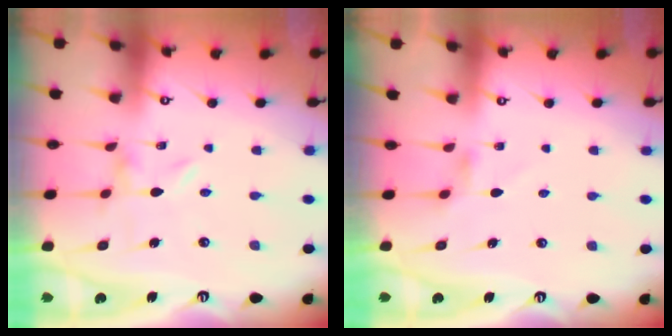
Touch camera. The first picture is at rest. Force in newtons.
{"total": 3.0, "press": 2.9, "slide": 0.5}